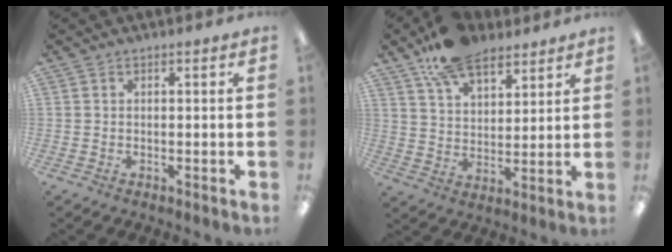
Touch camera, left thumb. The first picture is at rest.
{"total": 13.6, "force": [9.8, 6.7, 6.6], "torque": [-0.121, -0.042, 0.183]}